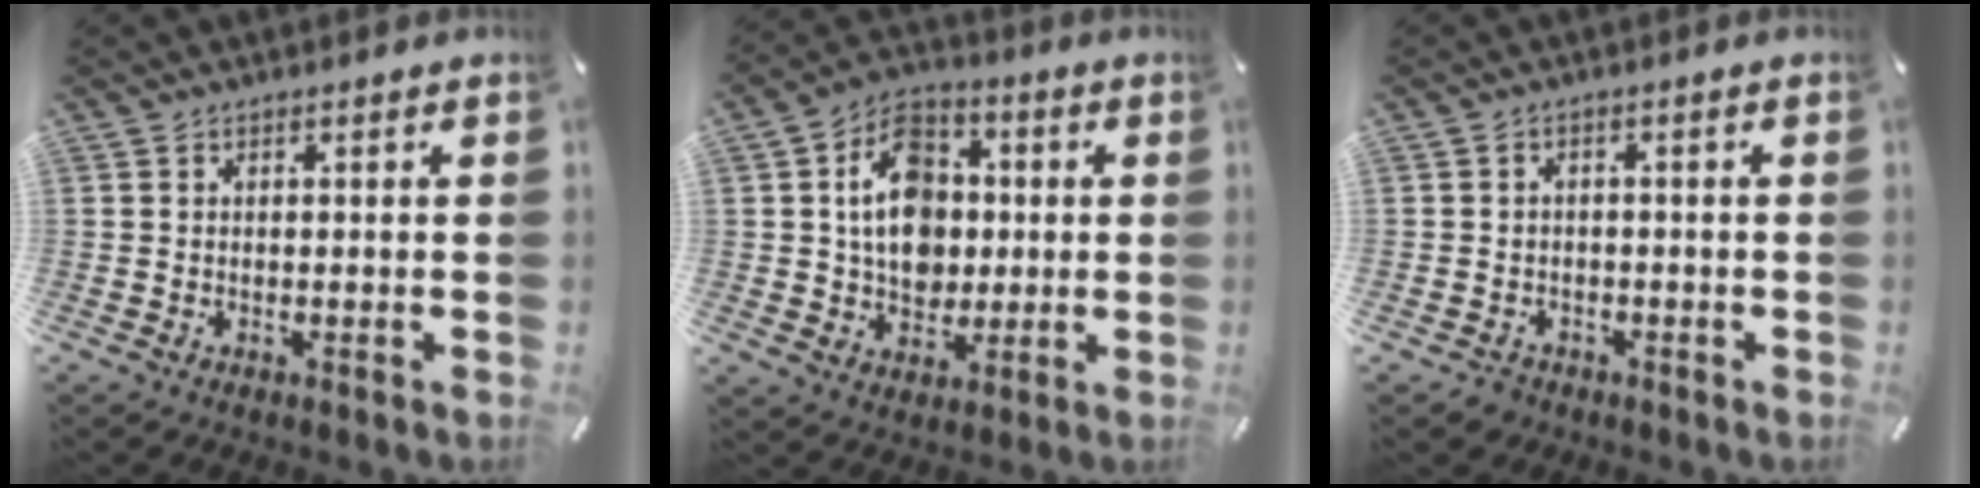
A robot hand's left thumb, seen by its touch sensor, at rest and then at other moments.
{"total": 12.6, "force": [0.7, 10.4, 7.1], "torque": [-0.119, 0.016, 0.014]}
{"total": 2.4, "force": [-1.4, 1.8, 0.5], "torque": [-0.009, 0.009, -0.031]}